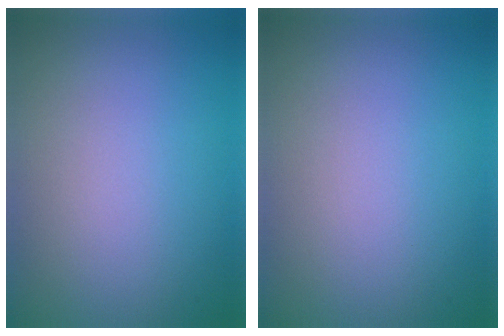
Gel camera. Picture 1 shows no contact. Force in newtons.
{"total": 0.0}